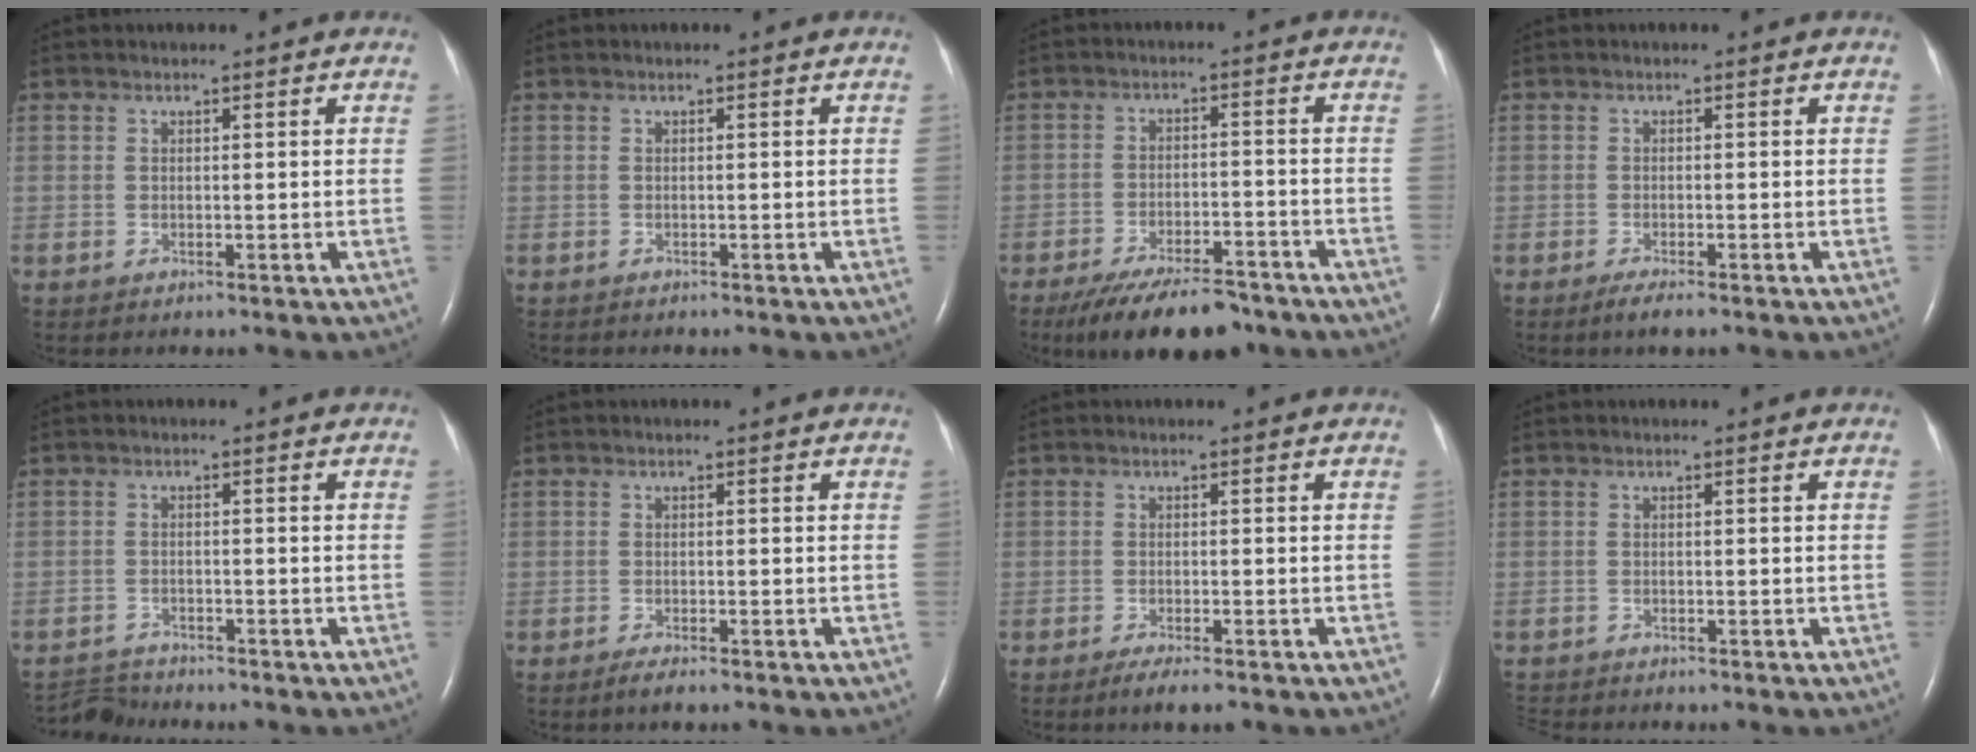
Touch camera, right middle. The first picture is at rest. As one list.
[{"total": 0.0}, {"total": 12.6, "force": [-10.3, 3.4, 6.3], "torque": [-0.100, -0.009, -0.160]}, {"total": 2.1, "force": [-1.5, 0.1, 1.5], "torque": [-0.032, -0.006, -0.029]}, {"total": 3.3, "force": [-3.2, -0.1, -0.7], "torque": [0.009, -0.016, -0.058]}, {"total": 1.6, "force": [-1.2, 0.1, 1.0], "torque": [-0.025, -0.005, -0.024]}, {"total": 3.0, "force": [-2.2, 0.3, 2.0], "torque": [-0.034, -0.007, -0.036]}, {"total": 2.1, "force": [-2.1, 0.4, 0.3], "torque": [-0.005, -0.009, -0.034]}]